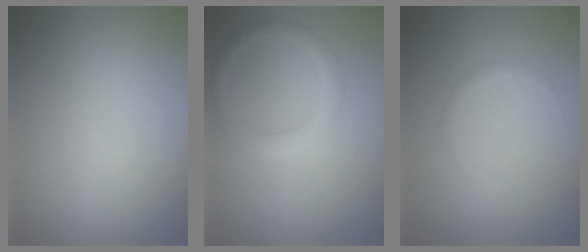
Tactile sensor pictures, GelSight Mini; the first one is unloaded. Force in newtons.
{"total": 2.0, "press": 2.0, "slide": 0.1}
{"total": 0.7, "press": 0.7, "slide": 0.0}